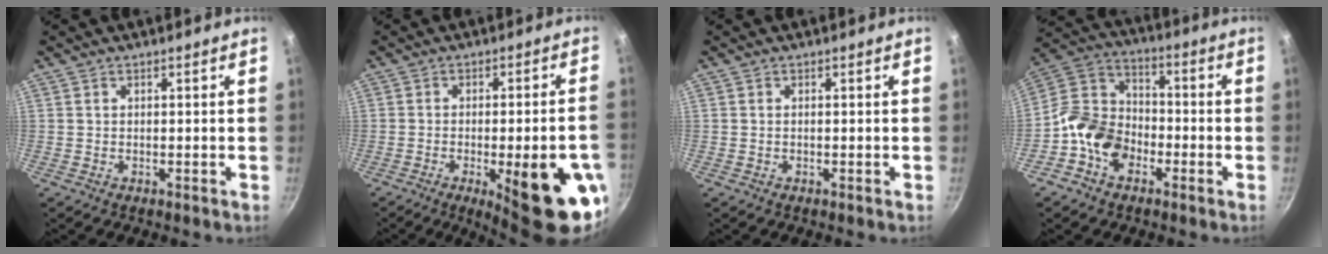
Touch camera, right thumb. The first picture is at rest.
{"total": 17.6, "force": [-6.2, 4.4, 15.9], "torque": [-0.190, 0.017, -0.074]}
{"total": 0.0}
{"total": 12.1, "force": [-5.0, 8.8, 6.5], "torque": [-0.092, 0.050, -0.115]}